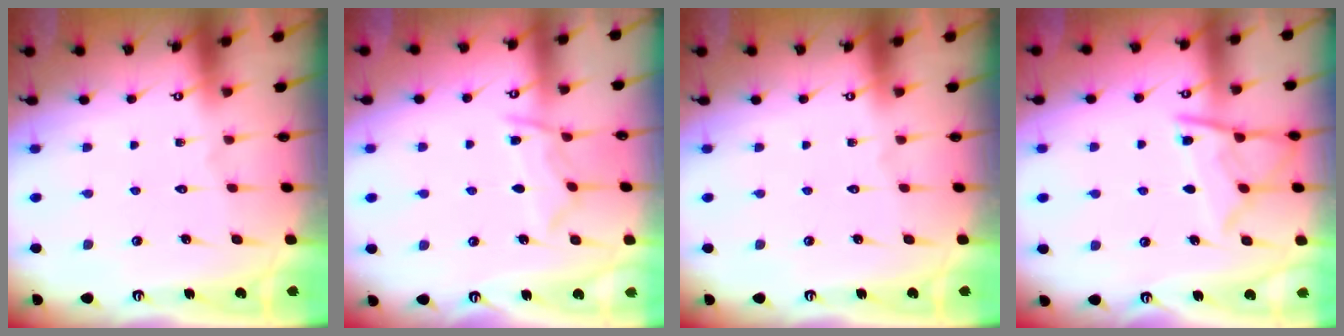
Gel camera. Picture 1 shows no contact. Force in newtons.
{"total": 8.0, "press": 7.9, "slide": 0.9}
{"total": 0.0}
{"total": 11.6, "press": 11.6, "slide": 1.2}